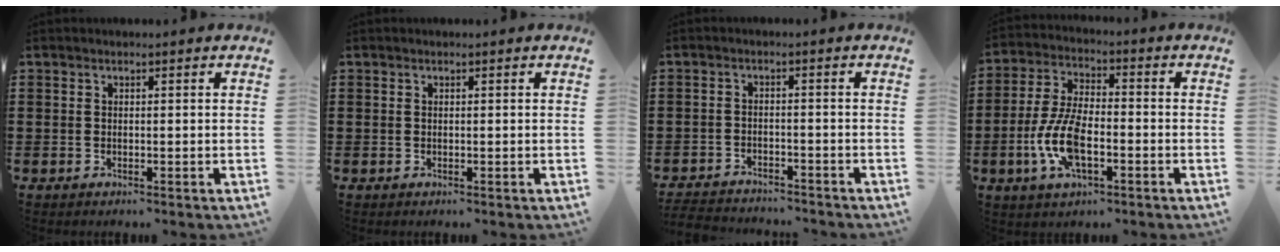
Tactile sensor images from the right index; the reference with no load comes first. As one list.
[{"total": 0.0}, {"total": 2.8, "force": [-2.8, 0.2, -0.1], "torque": [-0.003, 0.001, -0.060]}, {"total": 9.3, "force": [-2.7, 4.1, 7.9], "torque": [-0.188, -0.010, -0.056]}]